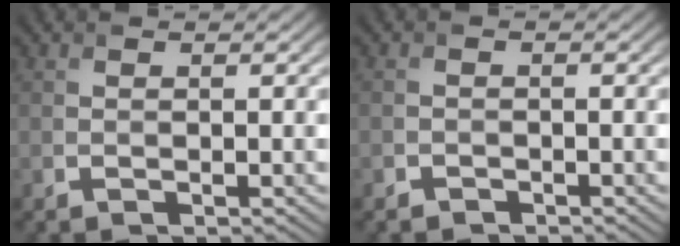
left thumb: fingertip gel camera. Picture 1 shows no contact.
{"total": 1.1, "force": [-0.9, 0.6, -0.1], "torque": [0.007, 0.001, -0.021]}